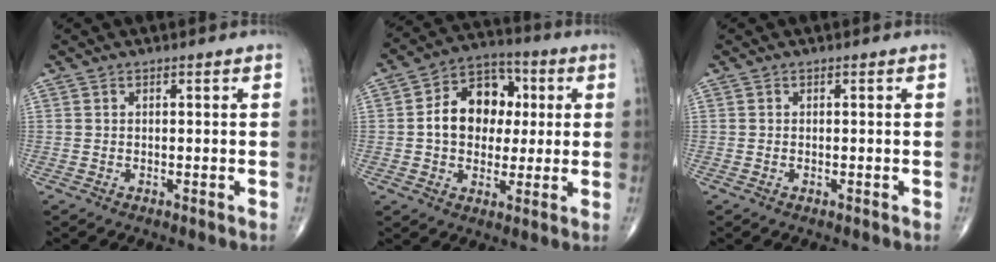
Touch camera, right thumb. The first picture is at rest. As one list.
[{"total": 13.3, "force": [1.2, 10.1, 8.6], "torque": [-0.096, 0.019, 0.013]}, {"total": 0.0}]